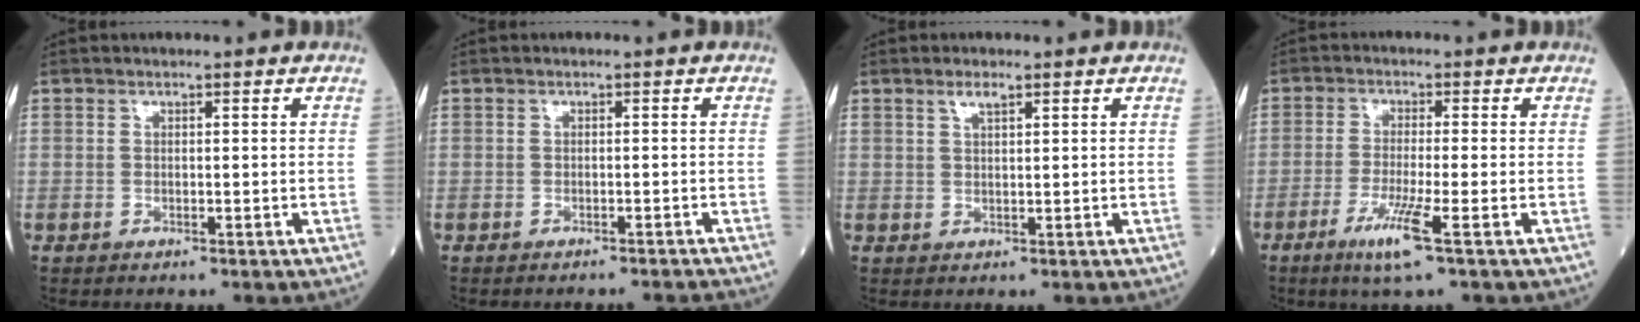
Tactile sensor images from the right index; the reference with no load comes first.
{"total": 3.1, "force": [-3.0, -0.4, 0.4], "torque": [-0.003, -0.009, -0.036]}
{"total": 1.8, "force": [1.2, 0.4, 1.3], "torque": [-0.028, 0.003, 0.025]}
{"total": 5.9, "force": [-3.0, -0.6, 5.1], "torque": [-0.103, -0.018, -0.059]}